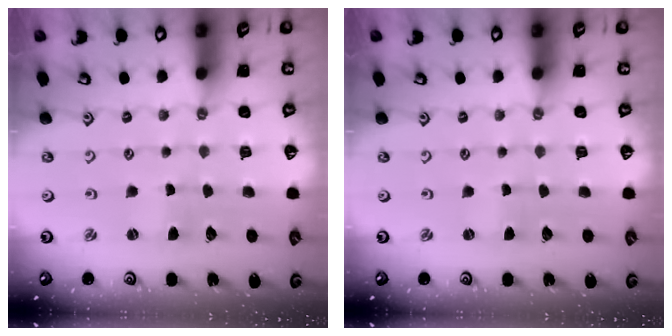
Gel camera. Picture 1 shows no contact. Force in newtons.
{"total": 0.0}